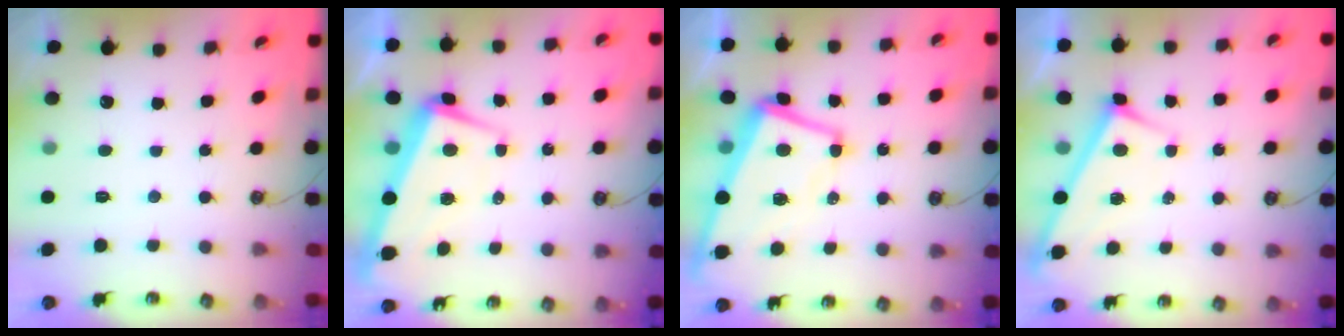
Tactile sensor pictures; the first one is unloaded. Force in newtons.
{"total": 2.2, "press": 0.3, "slide": 2.1}
{"total": 2.3, "press": 2.0, "slide": 1.0}
{"total": 3.3, "press": 3.3, "slide": 0.3}